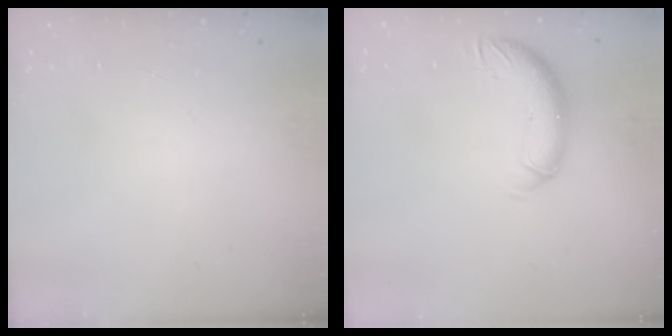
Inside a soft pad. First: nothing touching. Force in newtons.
{"total": 10.0, "press": 9.9, "slide": 1.9}